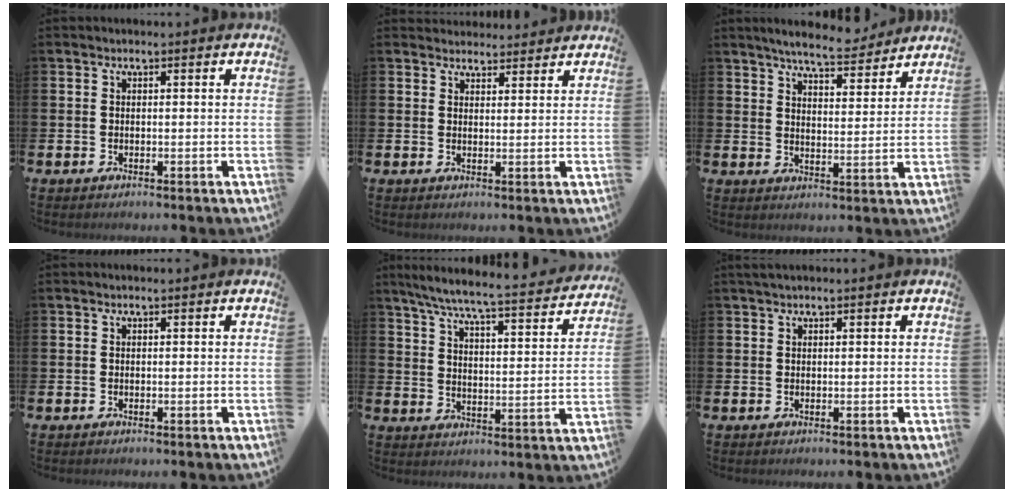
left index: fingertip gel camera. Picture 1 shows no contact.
{"total": 3.0, "force": [2.9, 1.0, -0.2], "torque": [0.010, -0.016, 0.051]}
{"total": 6.7, "force": [6.4, 0.8, 1.9], "torque": [-0.044, -0.035, 0.111]}
{"total": 0.0}
{"total": 6.7, "force": [6.0, 0.2, 3.0], "torque": [-0.083, -0.051, 0.097]}
{"total": 1.2, "force": [1.0, 0.2, 0.6], "torque": [-0.001, 0.000, 0.015]}